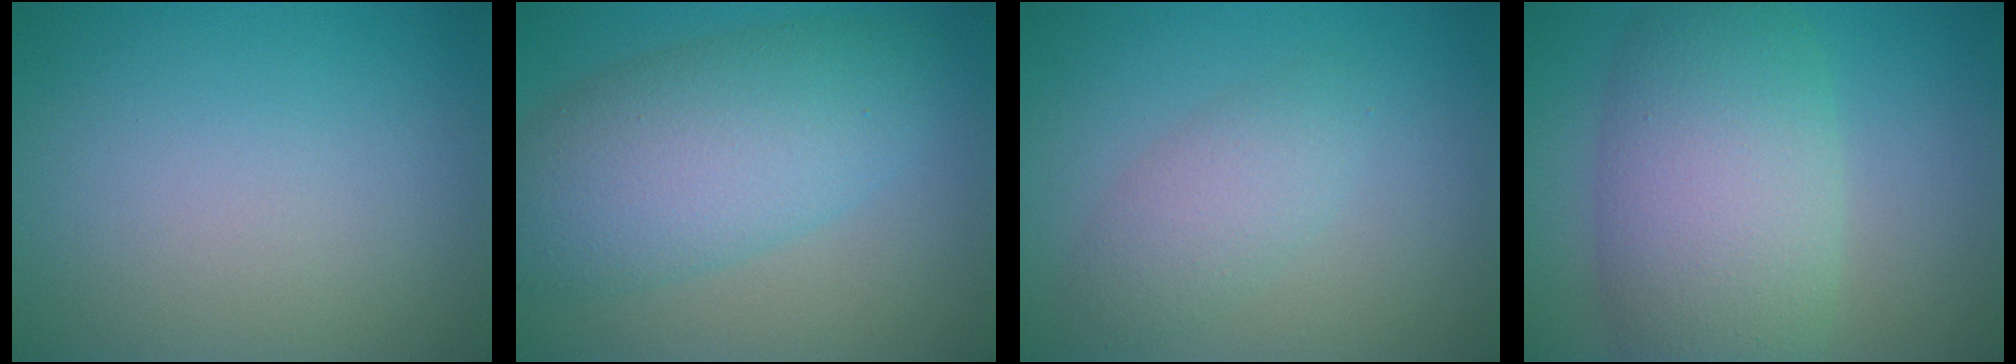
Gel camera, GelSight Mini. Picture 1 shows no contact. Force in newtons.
{"total": 7.8, "press": 7.8, "slide": 0.3}
{"total": 2.7, "press": 2.7, "slide": 0.0}
{"total": 9.1, "press": 9.1, "slide": 0.3}